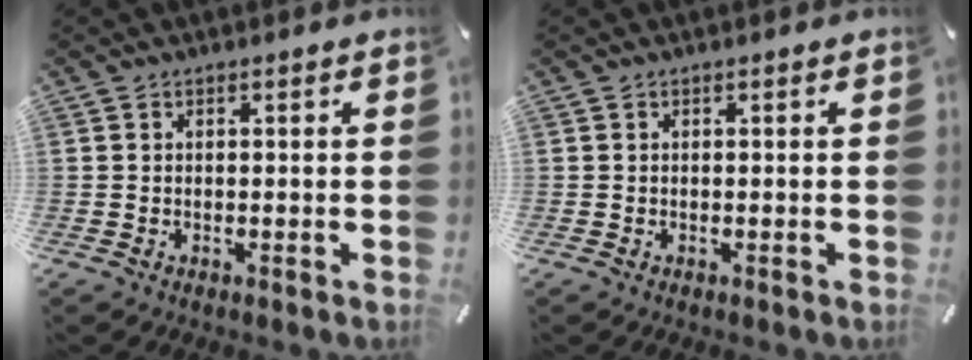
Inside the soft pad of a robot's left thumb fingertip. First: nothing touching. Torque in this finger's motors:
{"motor_torque": [-0.06, -0.06, -0.01, 0.01, 0.00]}